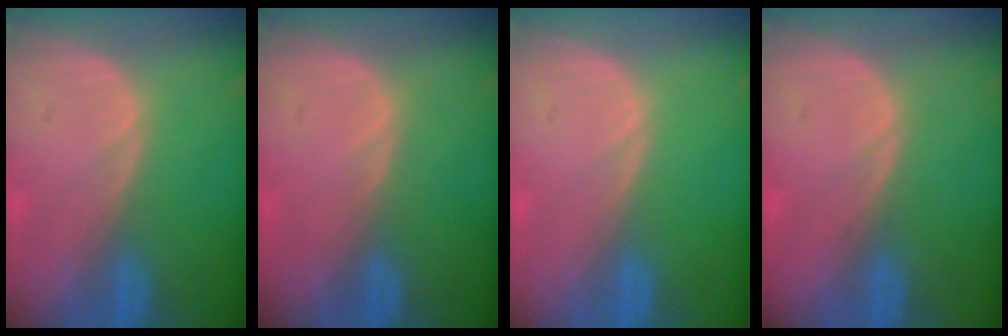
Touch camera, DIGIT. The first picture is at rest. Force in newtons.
{"total": 0.0}
{"total": 0.0}
{"total": 0.5, "press": 0.1, "slide": 0.5}